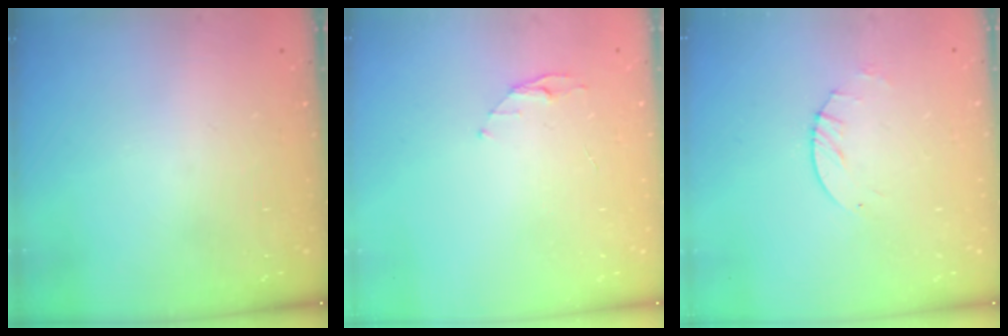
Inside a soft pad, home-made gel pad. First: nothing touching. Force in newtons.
{"total": 4.4, "press": 4.4, "slide": 0.5}
{"total": 2.6, "press": 2.5, "slide": 0.4}